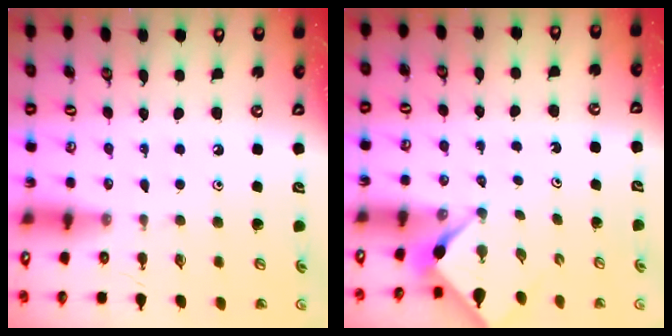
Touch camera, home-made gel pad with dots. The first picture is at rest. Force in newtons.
{"total": 3.0, "press": 2.9, "slide": 0.4}